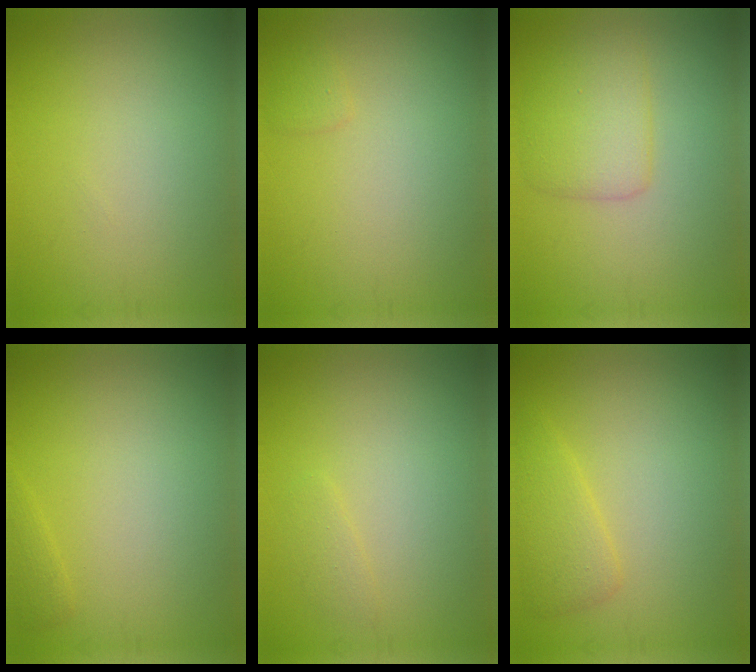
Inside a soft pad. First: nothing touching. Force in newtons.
{"total": 0.7, "press": 0.7, "slide": 0.1}
{"total": 3.5, "press": 3.5, "slide": 0.1}
{"total": 0.8, "press": 0.8, "slide": 0.1}
{"total": 0.9, "press": 0.9, "slide": 0.1}
{"total": 2.4, "press": 2.4, "slide": 0.2}